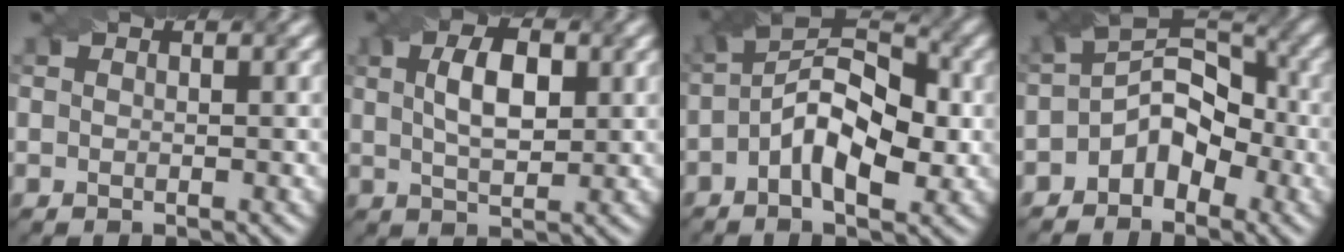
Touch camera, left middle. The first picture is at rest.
{"total": 4.5, "force": [1.1, 2.1, 3.8], "torque": [-0.074, 0.005, 0.019]}
{"total": 8.0, "force": [-1.0, 4.1, 6.8], "torque": [-0.115, 0.021, -0.026]}
{"total": 5.2, "force": [-2.2, 3.5, 3.1], "torque": [-0.035, 0.009, -0.046]}